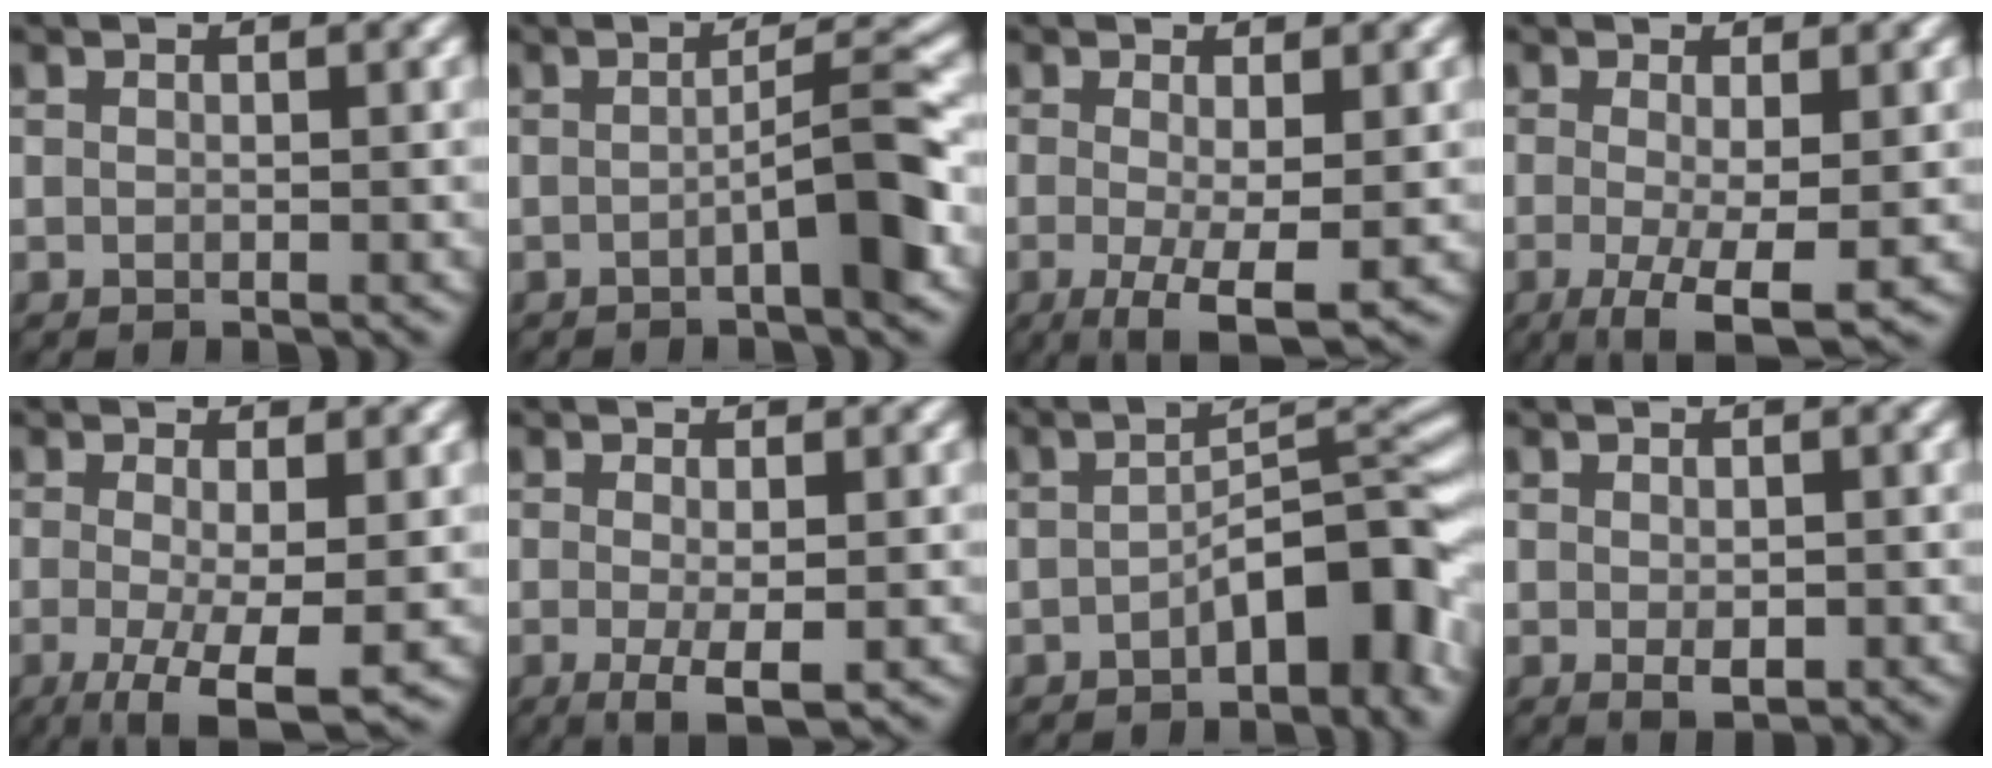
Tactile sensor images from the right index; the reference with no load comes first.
{"total": 4.6, "force": [-1.5, 0.5, 4.4], "torque": [-0.056, 0.018, -0.024]}
{"total": 5.0, "force": [-1.6, 1.1, 4.6], "torque": [-0.087, -0.008, -0.017]}
{"total": 5.5, "force": [-1.9, 1.2, 5.1], "torque": [-0.096, -0.008, -0.020]}
{"total": 6.3, "force": [-2.2, 1.4, 5.7], "torque": [-0.104, -0.008, -0.023]}
{"total": 3.1, "force": [-1.3, 0.4, 2.8], "torque": [-0.056, -0.005, -0.008]}
{"total": 6.6, "force": [-3.6, 1.9, 5.1], "torque": [-0.070, 0.023, -0.052]}
{"total": 1.0, "force": [-0.5, 0.2, 0.8], "torque": [-0.018, 0.002, 0.006]}